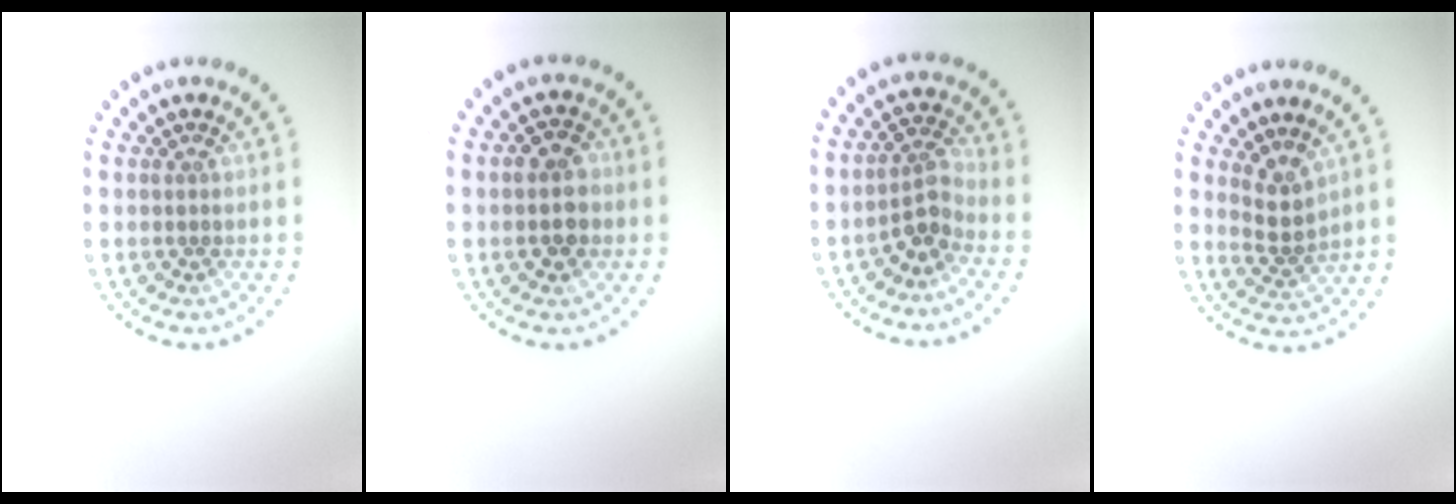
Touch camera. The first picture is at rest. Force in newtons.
{"total": 2.8, "press": 2.8, "slide": 0.4}
{"total": 2.6, "press": 1.9, "slide": 1.7}
{"total": 2.4, "press": 1.8, "slide": 1.6}